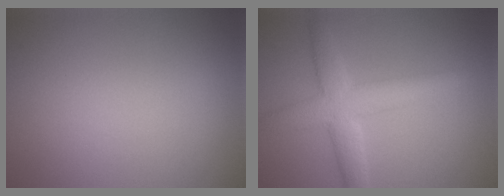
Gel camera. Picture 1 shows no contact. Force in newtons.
{"total": 4.6, "press": 4.6, "slide": 0.1}